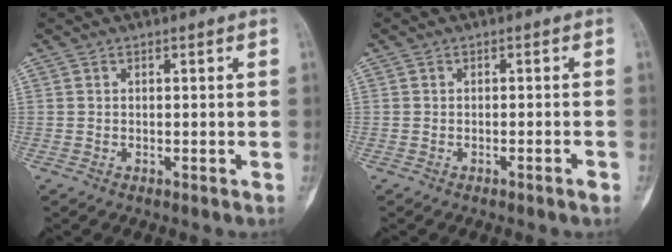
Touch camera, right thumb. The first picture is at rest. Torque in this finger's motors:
{"motor_torque": [-0.62, -0.19, -0.07, 0.34, -0.03]}